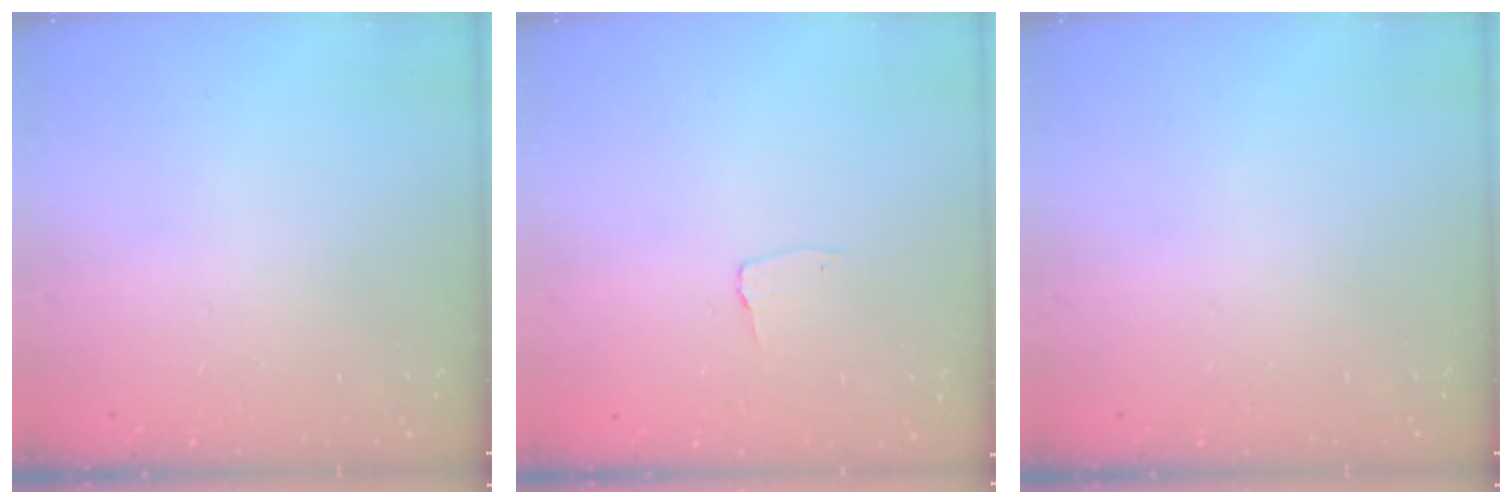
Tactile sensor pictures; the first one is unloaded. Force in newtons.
{"total": 2.7, "press": 2.7, "slide": 0.3}
{"total": 0.0}